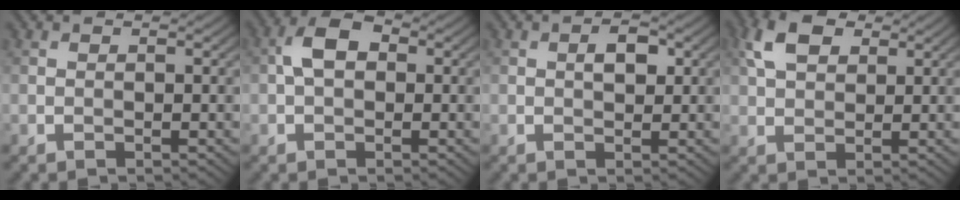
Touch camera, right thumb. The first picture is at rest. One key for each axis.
{"total": 4.3, "fx": 0.2, "fy": 2.9, "fz": 3.3, "tx": -0.064, "ty": 0.010, "tz": -0.005}
{"total": 2.5, "fx": 0.6, "fy": 1.4, "fz": 2.0, "tx": -0.030, "ty": 0.002, "tz": 0.007}
{"total": 6.2, "fx": 2.7, "fy": 3.8, "fz": 4.0, "tx": -0.089, "ty": 0.011, "tz": 0.047}